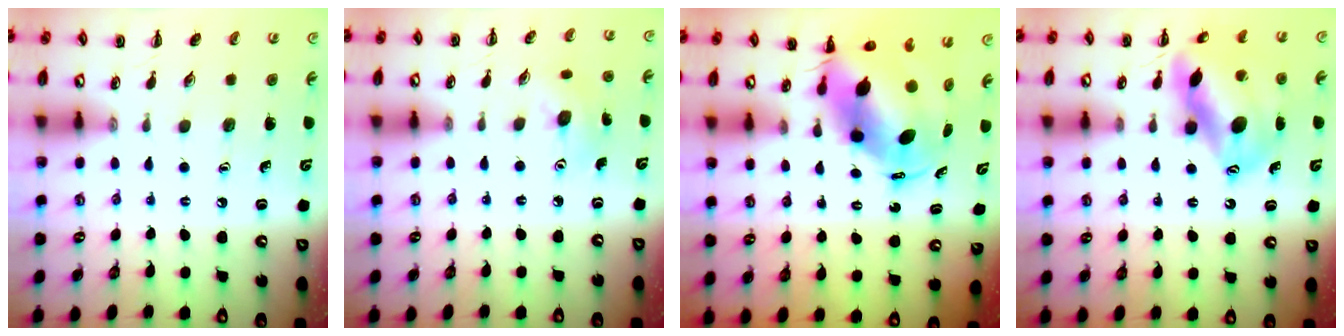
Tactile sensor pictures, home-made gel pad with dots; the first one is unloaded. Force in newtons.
{"total": 3.3, "press": 3.2, "slide": 0.9}
{"total": 7.8, "press": 7.5, "slide": 1.9}
{"total": 15.0, "press": 14.7, "slide": 2.9}